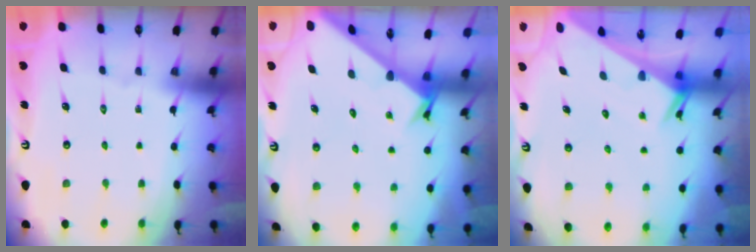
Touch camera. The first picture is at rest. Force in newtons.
{"total": 2.6, "press": 2.6, "slide": 0.2}
{"total": 2.5, "press": 2.5, "slide": 0.1}